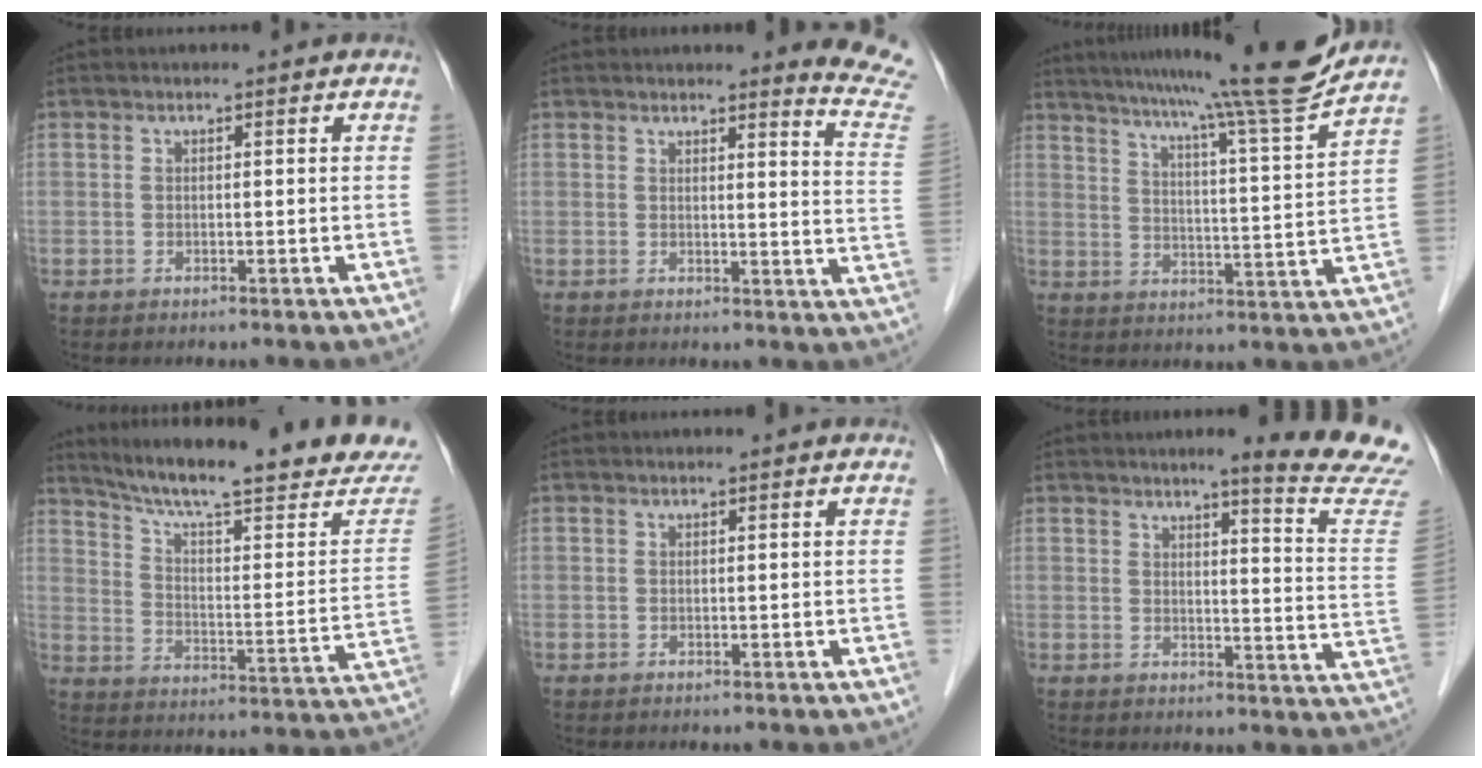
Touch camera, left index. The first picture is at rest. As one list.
[{"total": 8.8, "force": [8.7, -0.9, 0.9], "torque": [-0.003, -0.096, 0.071]}, {"total": 16.4, "force": [14.2, -3.4, 7.4], "torque": [-0.123, -0.045, 0.194]}, {"total": 24.6, "force": [21.2, 2.4, 12.1], "torque": [-0.184, -0.044, 0.286]}, {"total": 0.9, "force": [0.9, 0.1, 0.2], "torque": [-0.009, 0.006, 0.009]}, {"total": 13.2, "force": [12.0, -1.8, 5.2], "torque": [-0.063, -0.092, 0.125]}]